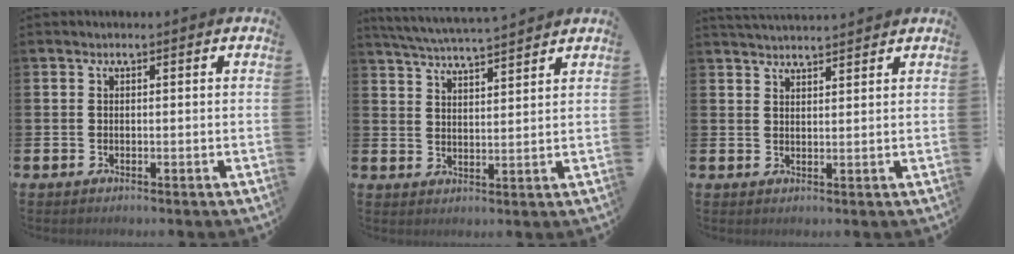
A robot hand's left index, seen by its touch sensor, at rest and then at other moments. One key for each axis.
{"total": 5.4, "fx": 5.3, "fy": 0.0, "fz": 1.0, "tx": -0.044, "ty": -0.027, "tz": 0.095}
{"total": 3.0, "fx": 3.0, "fy": 0.1, "fz": 0.2, "tx": -0.010, "ty": -0.014, "tz": 0.056}